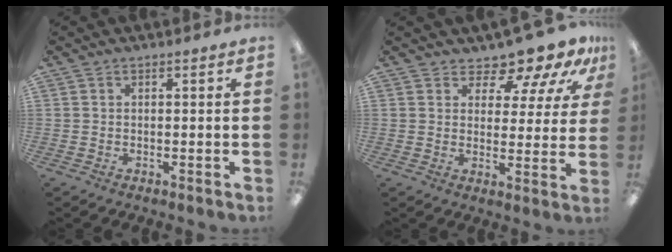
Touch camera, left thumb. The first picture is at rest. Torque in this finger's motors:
{"motor_torque": [0.18, 0.29, -0.30, 0.36, 0.05]}